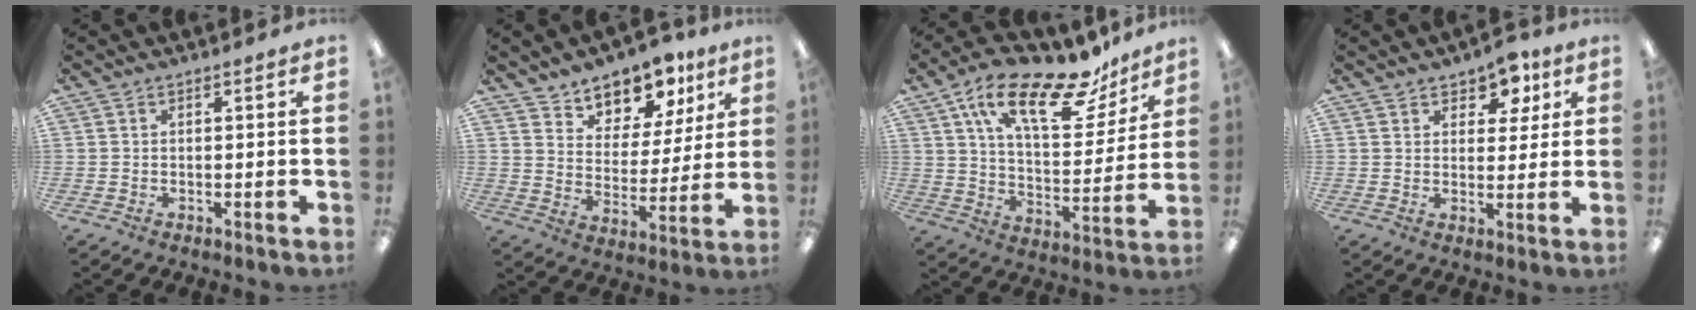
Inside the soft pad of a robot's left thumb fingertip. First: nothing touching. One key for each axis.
{"total": 10.0, "fx": 8.4, "fy": 5.3, "fz": 1.4, "tx": -0.026, "ty": -0.074, "tz": 0.155}
{"total": 21.5, "fx": 14.1, "fy": 8.5, "fz": 13.9, "tx": -0.225, "ty": -0.077, "tz": 0.236}
{"total": 7.1, "fx": 4.7, "fy": 4.4, "fz": 2.9, "tx": -0.030, "ty": -0.021, "tz": 0.079}